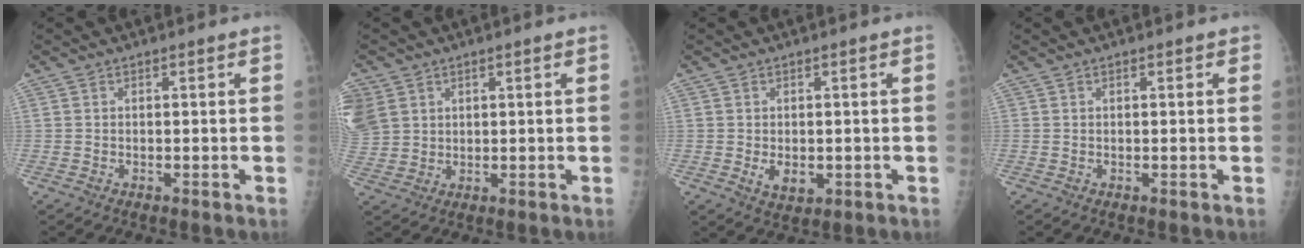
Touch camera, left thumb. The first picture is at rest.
{"total": 11.1, "force": [3.9, 9.3, 4.5], "torque": [-0.132, 0.013, 0.090]}
{"total": 3.7, "force": [-0.6, 2.5, 2.7], "torque": [-0.030, -0.007, 0.000]}
{"total": 0.6, "force": [0.3, 0.3, 0.4], "torque": [-0.003, 0.000, 0.001]}